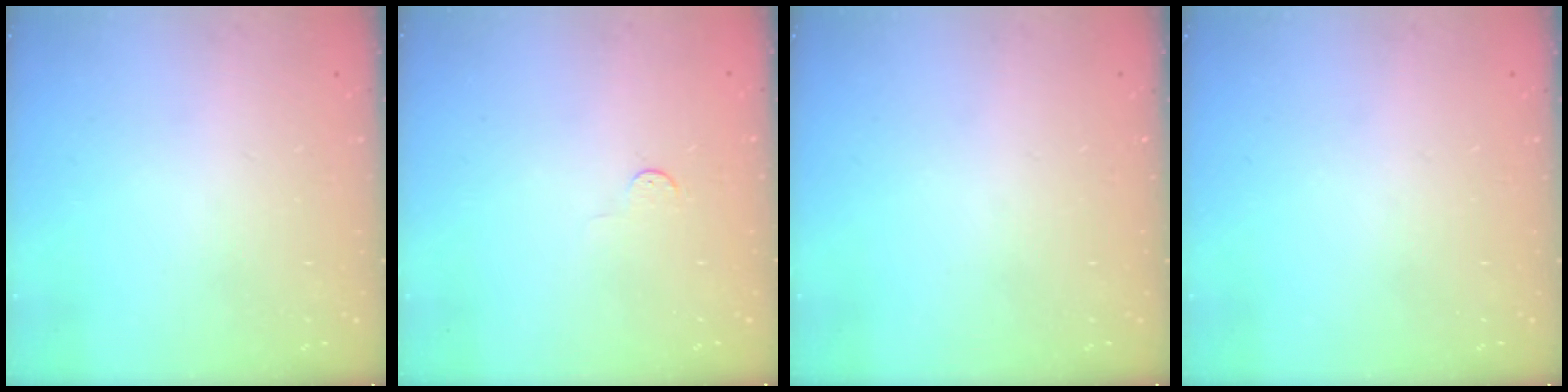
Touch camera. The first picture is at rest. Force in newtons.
{"total": 2.8, "press": 2.8, "slide": 0.4}
{"total": 0.0}
{"total": 0.0}